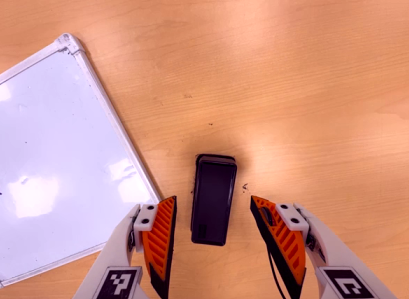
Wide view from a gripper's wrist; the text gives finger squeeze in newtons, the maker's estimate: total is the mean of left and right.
{"total": 0.0}